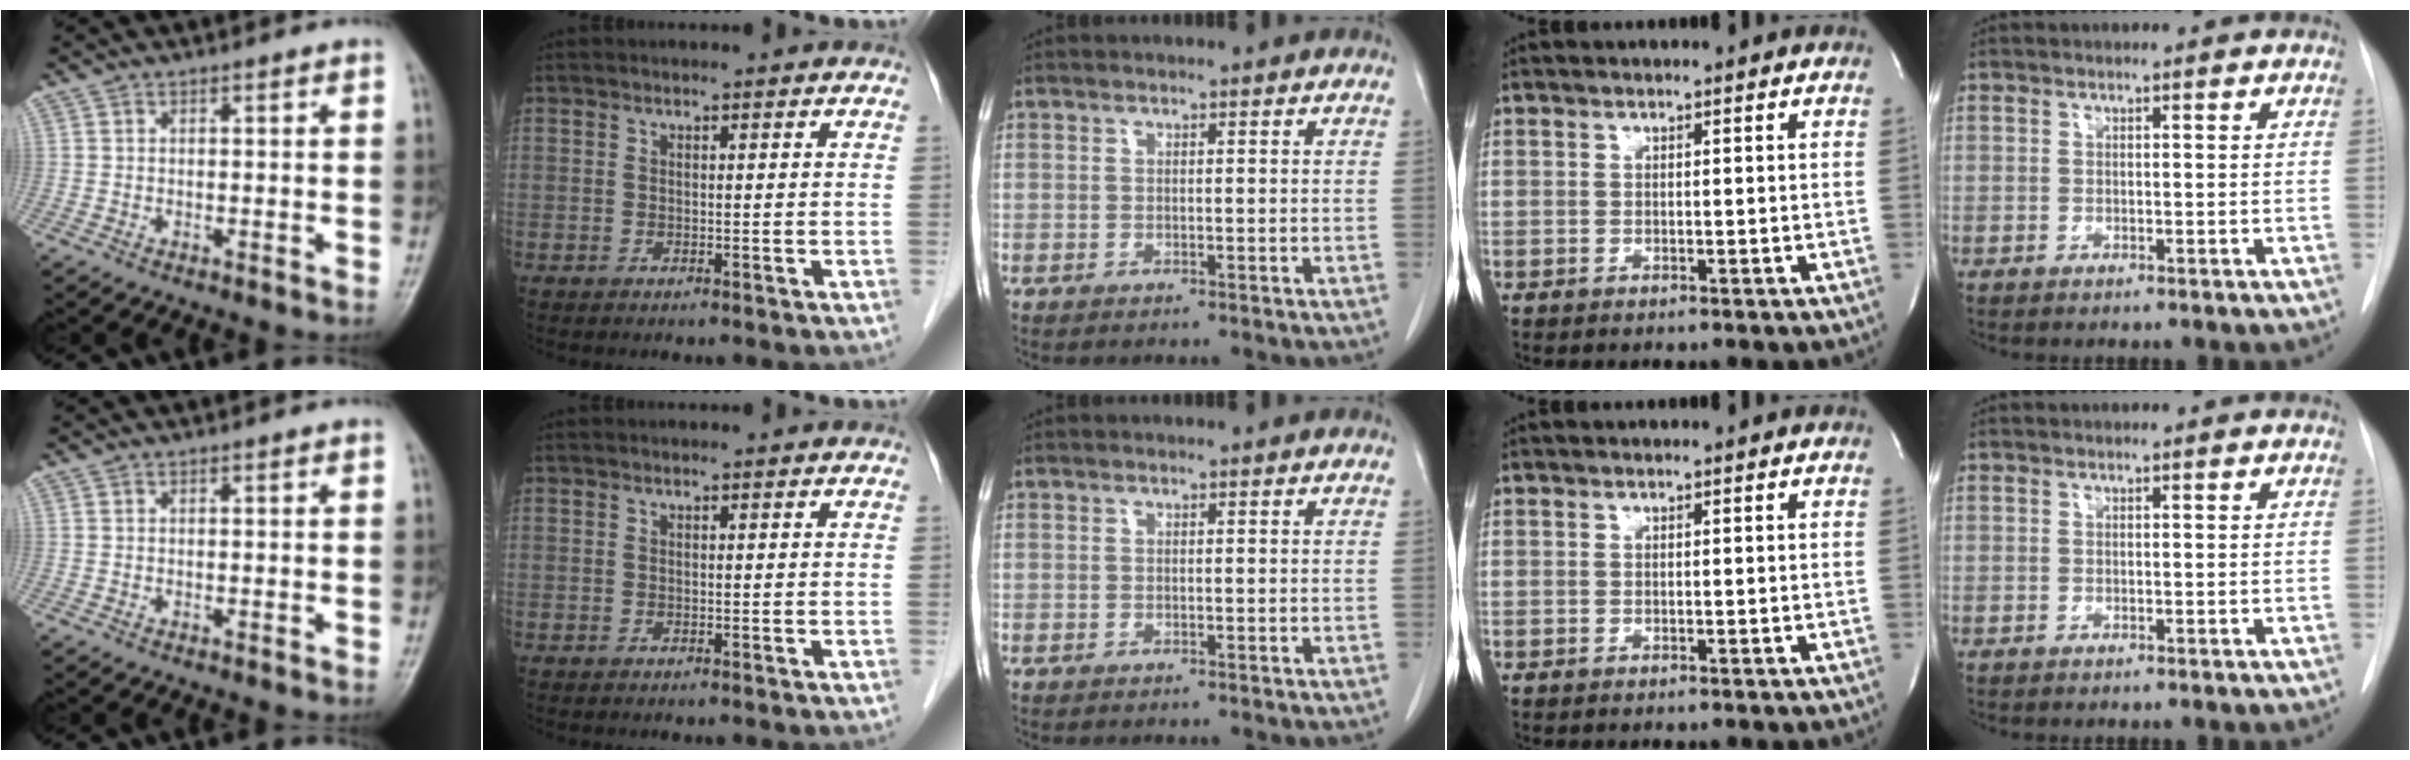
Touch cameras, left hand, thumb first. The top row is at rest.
{}